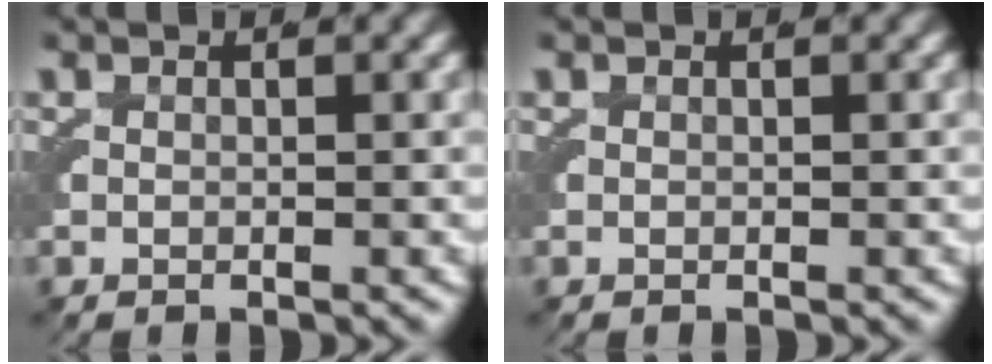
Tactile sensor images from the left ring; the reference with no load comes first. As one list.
[{"total": 0.0}]